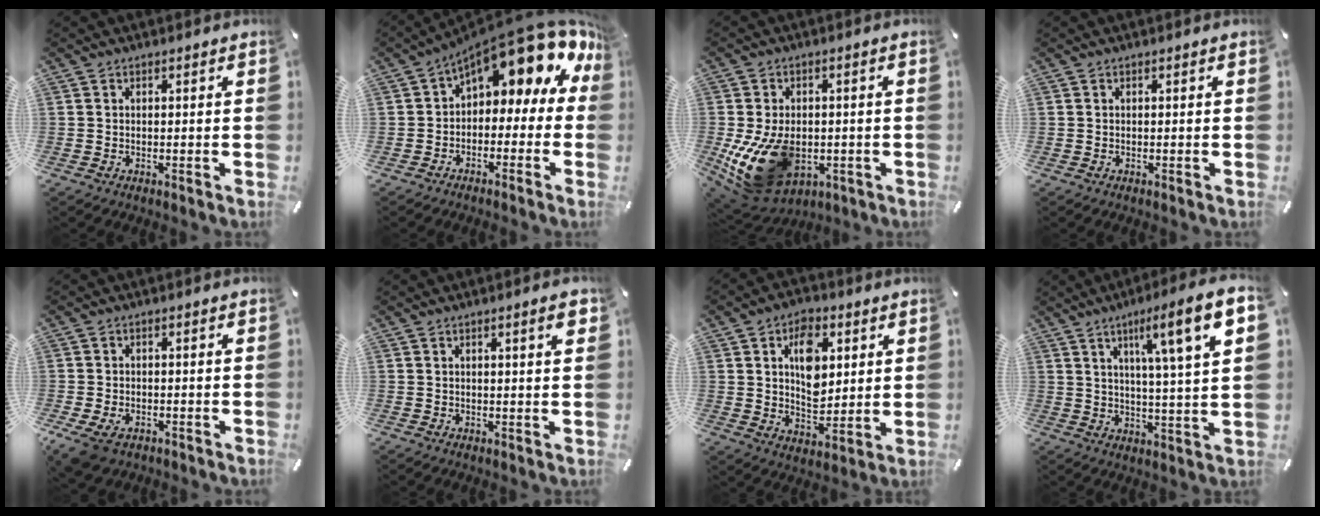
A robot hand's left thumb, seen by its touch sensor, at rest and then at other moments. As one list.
[{"total": 13.1, "force": [9.2, 4.9, 8.0], "torque": [-0.123, -0.083, 0.152]}, {"total": 16.8, "force": [-3.8, 11.4, 11.7], "torque": [-0.231, 0.008, -0.055]}, {"total": 0.0}, {"total": 5.1, "force": [-2.4, 3.3, 3.1], "torque": [-0.076, 0.003, -0.045]}, {"total": 3.6, "force": [1.3, 0.6, 3.3], "torque": [-0.055, 0.001, 0.018]}, {"total": 11.1, "force": [3.5, 7.8, 7.1], "torque": [-0.096, -0.004, 0.061]}, {"total": 12.5, "force": [5.7, 0.7, 11.1], "torque": [-0.173, -0.028, 0.080]}]